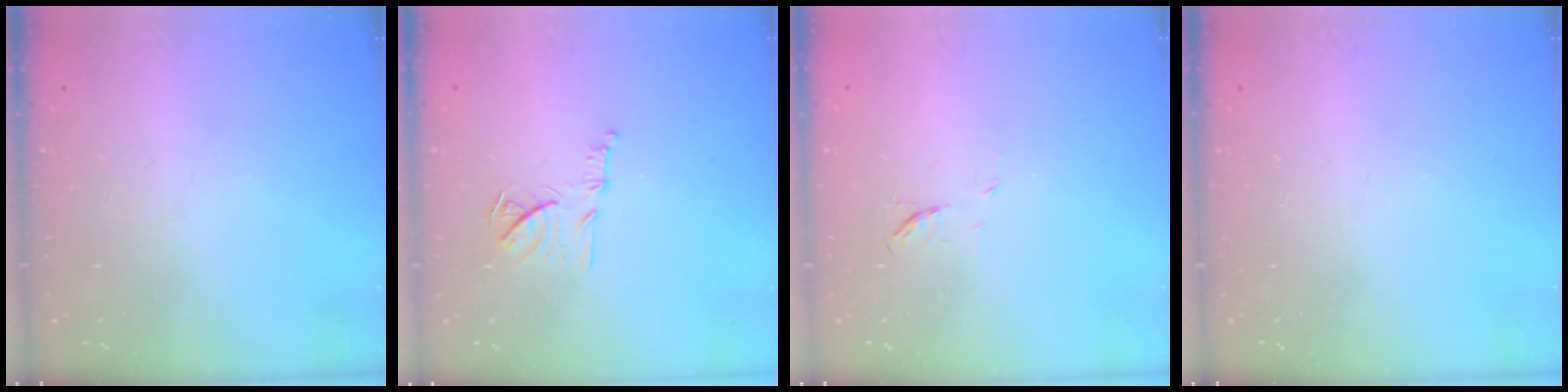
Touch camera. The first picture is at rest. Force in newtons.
{"total": 11.8, "press": 11.8, "slide": 0.7}
{"total": 4.0, "press": 4.0, "slide": 0.6}
{"total": 0.0}